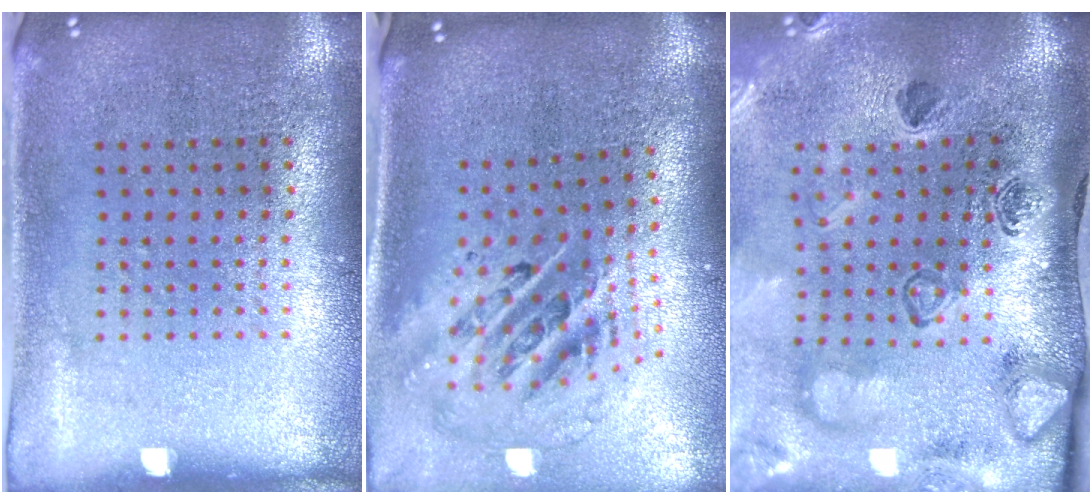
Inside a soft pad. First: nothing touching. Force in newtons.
{"total": 2.8, "press": 1.9, "slide": 2.1}
{"total": 3.1, "press": 2.6, "slide": 1.8}